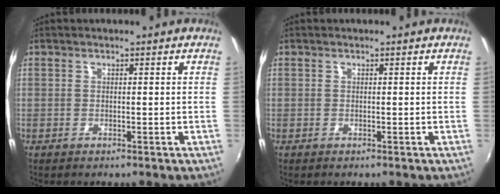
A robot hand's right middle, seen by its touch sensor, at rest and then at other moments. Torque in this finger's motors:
{"motor_torque": [-0.01, 0.01, -0.01, 0.00]}